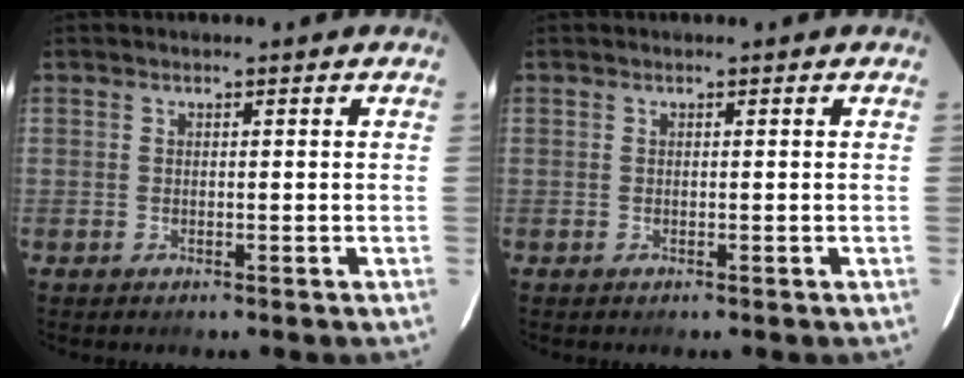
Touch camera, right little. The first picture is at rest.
{"total": 0.0}